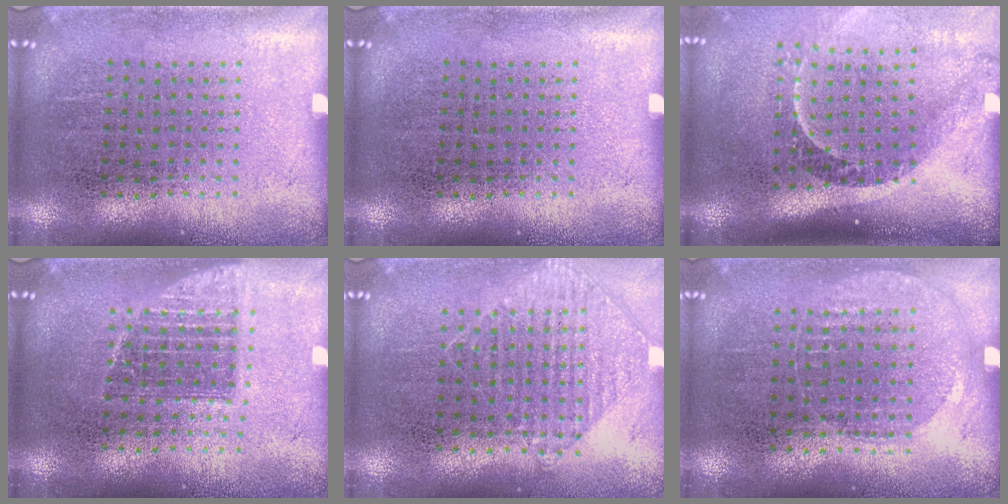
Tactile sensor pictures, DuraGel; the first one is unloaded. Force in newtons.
{"total": 0.0}
{"total": 2.3, "press": 1.5, "slide": 1.7}
{"total": 1.3, "press": 1.1, "slide": 0.7}
{"total": 0.9, "press": 0.8, "slide": 0.3}
{"total": 1.0, "press": 0.9, "slide": 0.4}